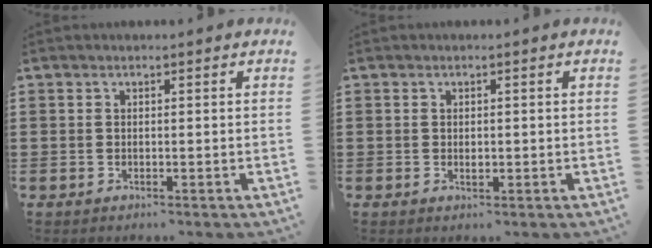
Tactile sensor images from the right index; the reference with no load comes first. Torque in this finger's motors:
{"motor_torque": [1.47, 0.67, 0.03, -0.04]}